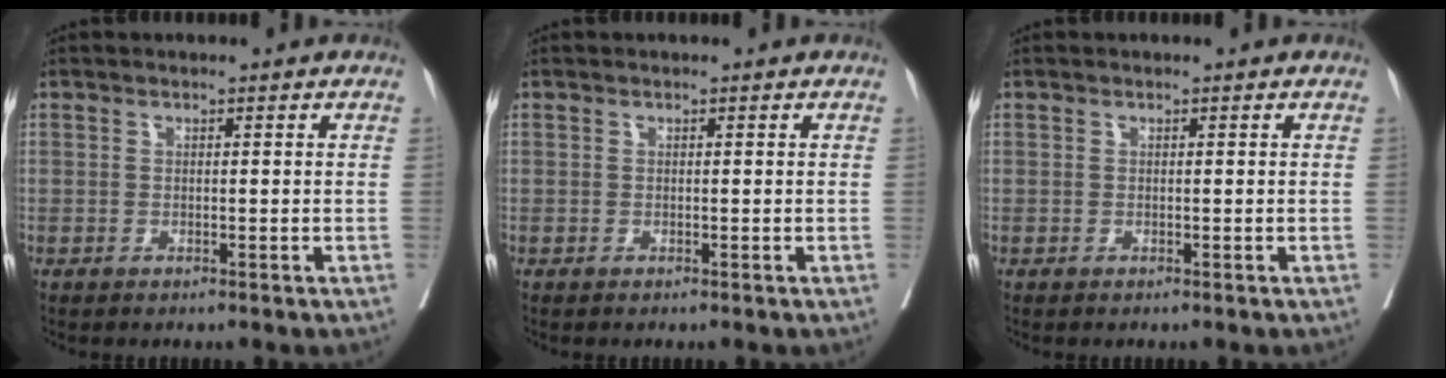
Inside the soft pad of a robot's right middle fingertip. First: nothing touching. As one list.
[{"total": 0.0}, {"total": 0.0}]